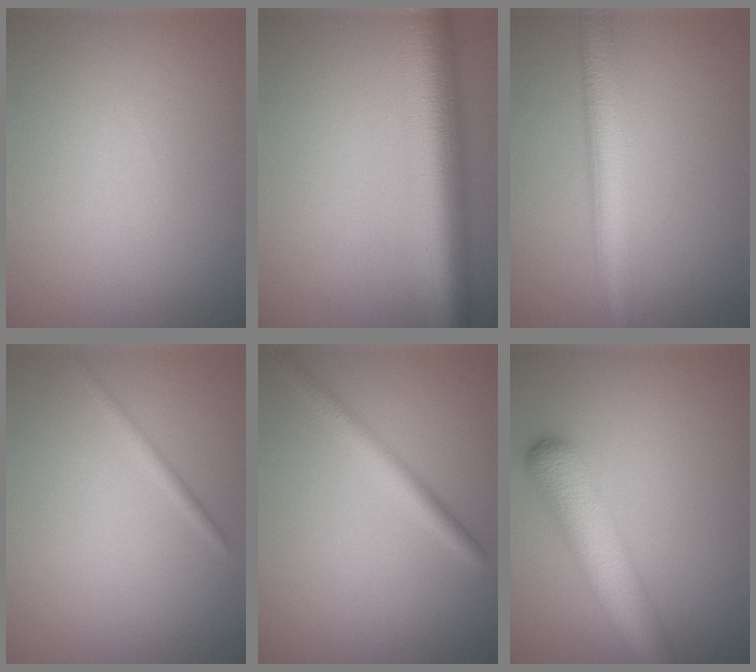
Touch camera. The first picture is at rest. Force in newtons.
{"total": 9.3, "press": 9.3, "slide": 0.2}
{"total": 4.8, "press": 4.8, "slide": 0.1}
{"total": 1.0, "press": 1.0, "slide": 0.0}
{"total": 2.3, "press": 2.3, "slide": 0.0}
{"total": 6.7, "press": 6.7, "slide": 0.2}